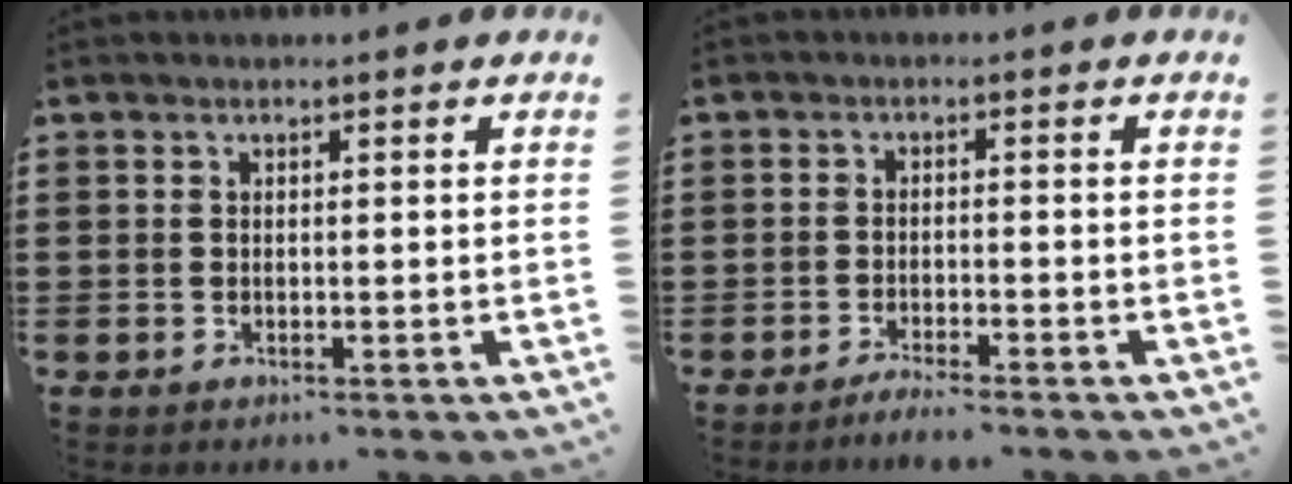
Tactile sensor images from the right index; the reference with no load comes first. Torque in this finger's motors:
{"motor_torque": [1.24, 0.89, 0.08, 0.01]}